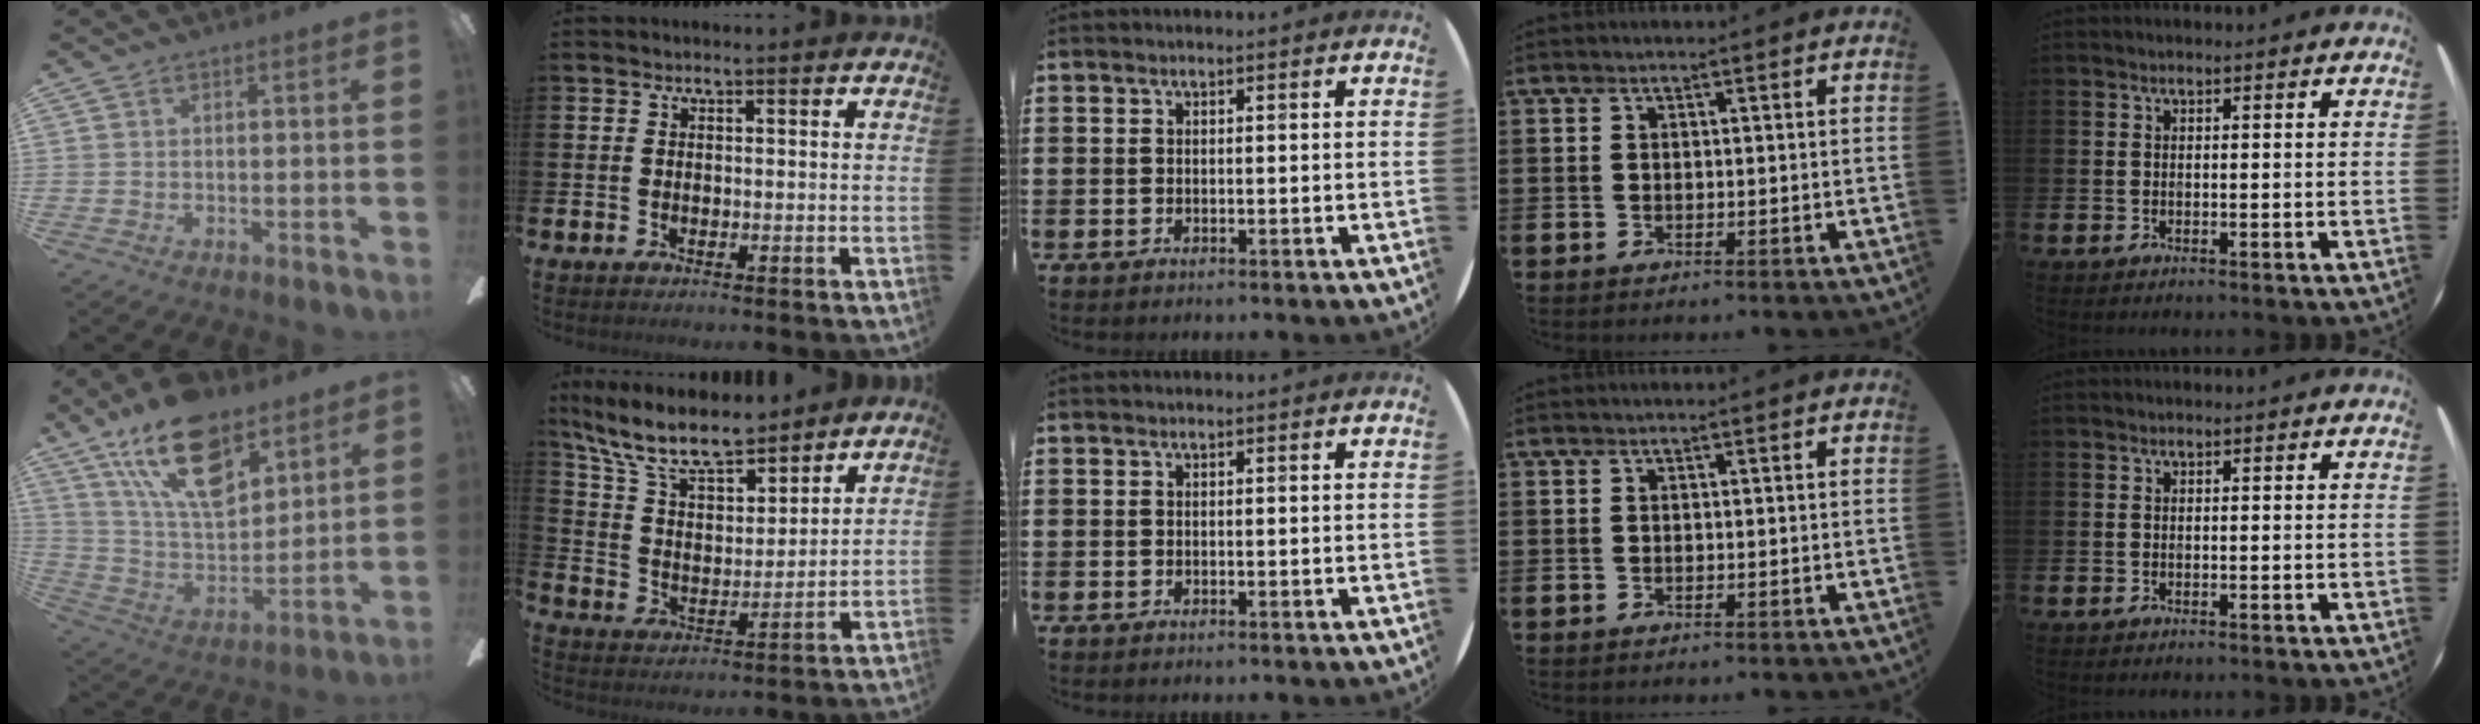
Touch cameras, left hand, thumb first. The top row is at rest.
{"thumb": {"total": 21.3, "force": [12.7, 10.8, 13.3], "torque": [-0.238, -0.057, 0.225]}, "index": {"total": 10.4, "force": [9.1, 2.7, 4.3], "torque": [-0.126, -0.045, 0.165]}}